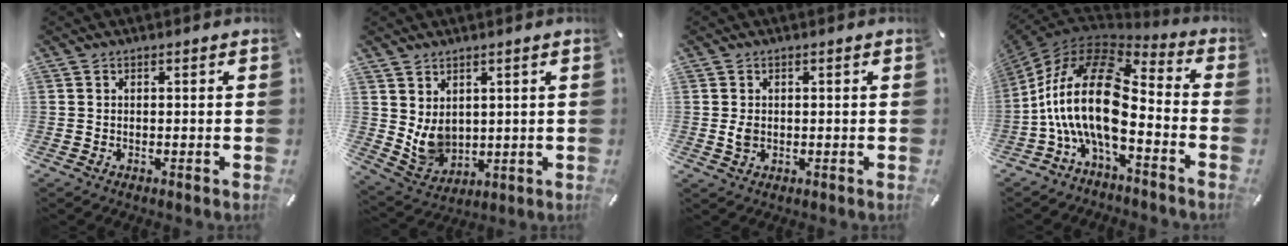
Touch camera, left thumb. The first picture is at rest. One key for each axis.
{"total": 7.1, "fx": 2.9, "fy": 5.9, "fz": 2.7, "tx": -0.075, "ty": -0.029, "tz": 0.056}
{"total": 2.1, "fx": 0.2, "fy": 1.6, "fz": 1.4, "tx": -0.035, "ty": 0.000, "tz": 0.001}
{"total": 22.6, "fx": -3.6, "fy": 11.9, "fz": 18.8, "tx": -0.415, "ty": 0.014, "tz": -0.065}